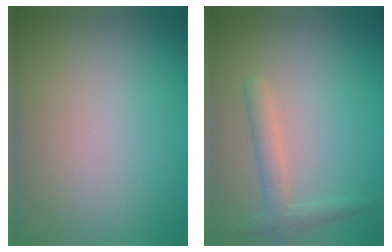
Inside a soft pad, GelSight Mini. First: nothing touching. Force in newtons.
{"total": 2.1, "press": 2.1, "slide": 0.0}